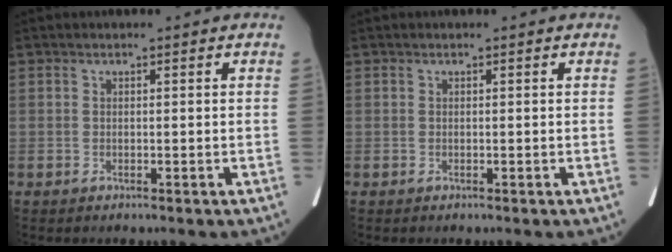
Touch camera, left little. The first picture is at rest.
{"total": 0.0}